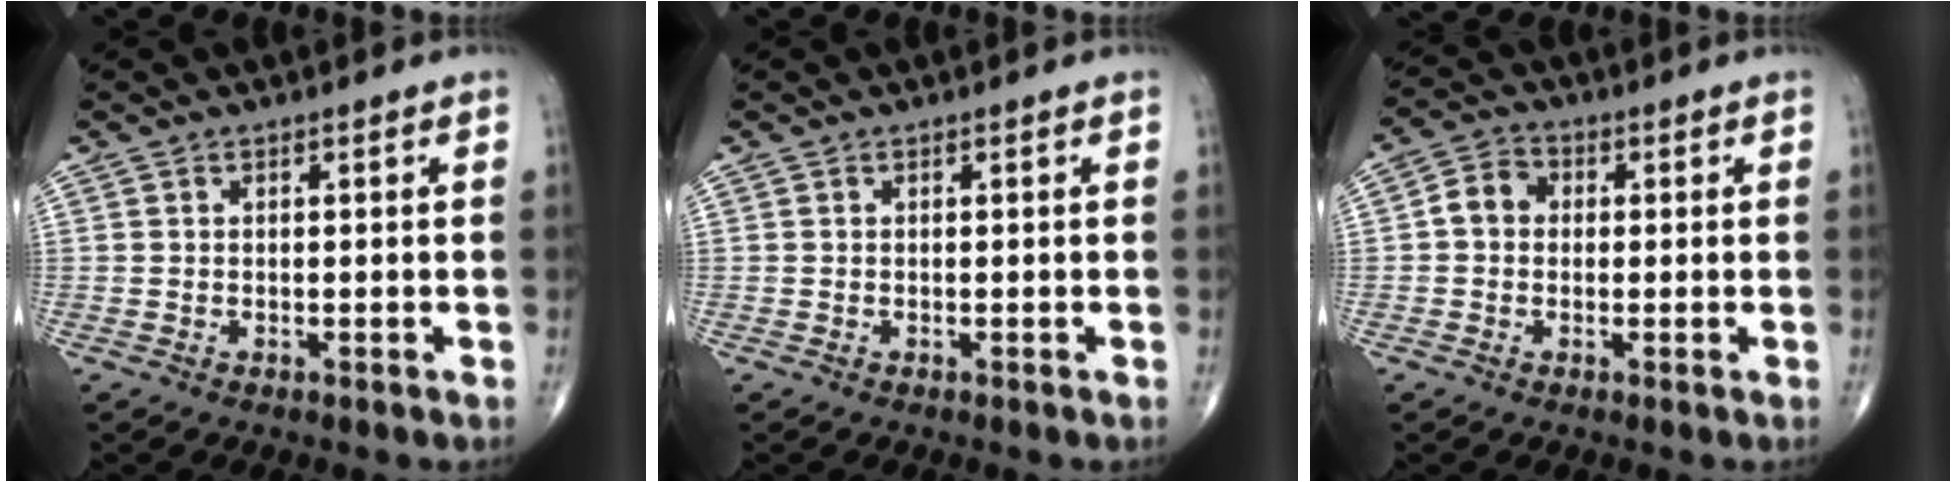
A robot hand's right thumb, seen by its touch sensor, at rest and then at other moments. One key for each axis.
{"total": 0.0}
{"total": 4.9, "fx": 0.1, "fy": 4.1, "fz": 2.6, "tx": -0.034, "ty": 0.016, "tz": -0.009}